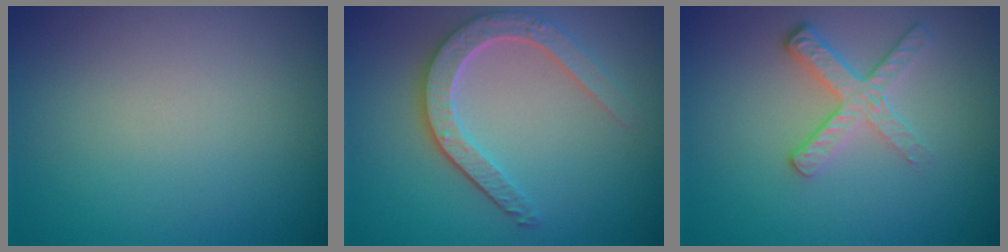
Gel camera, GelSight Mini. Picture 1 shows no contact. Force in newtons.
{"total": 4.3, "press": 3.5, "slide": 2.5}
{"total": 2.8, "press": 2.5, "slide": 1.3}